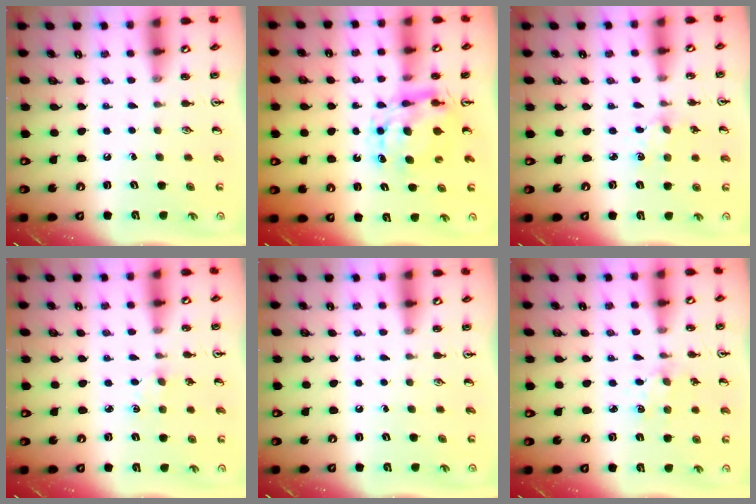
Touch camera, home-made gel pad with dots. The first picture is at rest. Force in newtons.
{"total": 8.7, "press": 8.7, "slide": 0.7}
{"total": 4.5, "press": 4.5, "slide": 0.5}
{"total": 2.9, "press": 2.9, "slide": 0.3}
{"total": 0.0}
{"total": 1.9, "press": 1.8, "slide": 0.2}